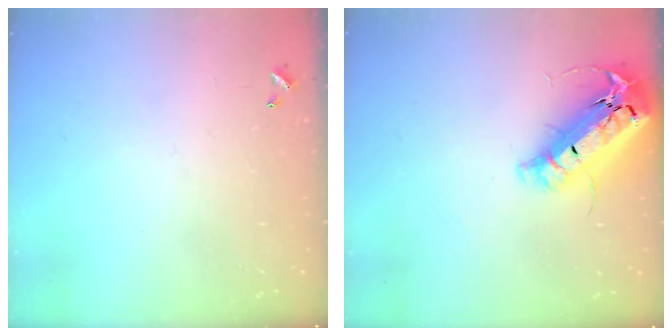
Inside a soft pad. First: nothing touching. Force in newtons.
{"total": 25.0, "press": 24.5, "slide": 4.9}